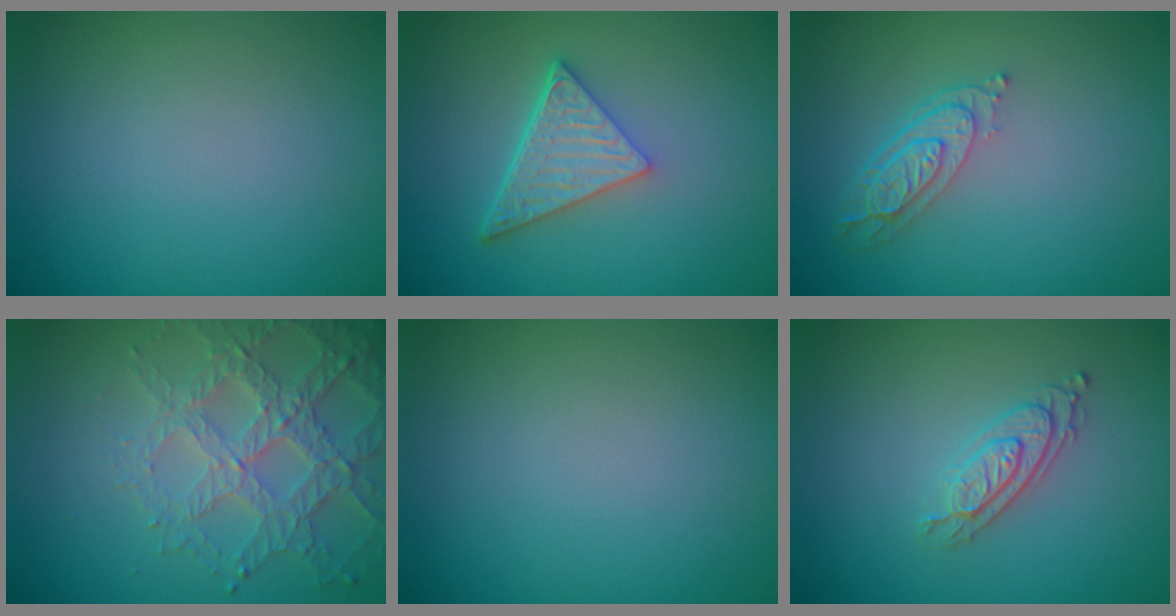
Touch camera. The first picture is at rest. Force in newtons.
{"total": 4.9, "press": 3.5, "slide": 3.5}
{"total": 3.4, "press": 2.7, "slide": 2.1}
{"total": 4.7, "press": 4.1, "slide": 2.4}
{"total": 0.0}
{"total": 2.8, "press": 2.2, "slide": 1.7}